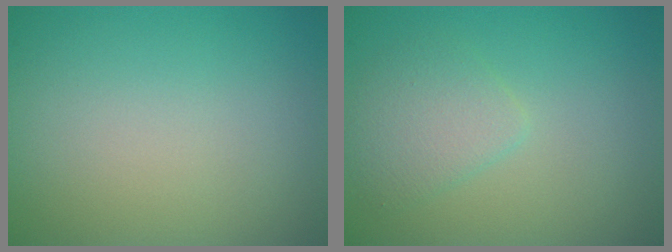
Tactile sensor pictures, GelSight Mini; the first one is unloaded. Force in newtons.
{"total": 2.3, "press": 2.3, "slide": 0.0}